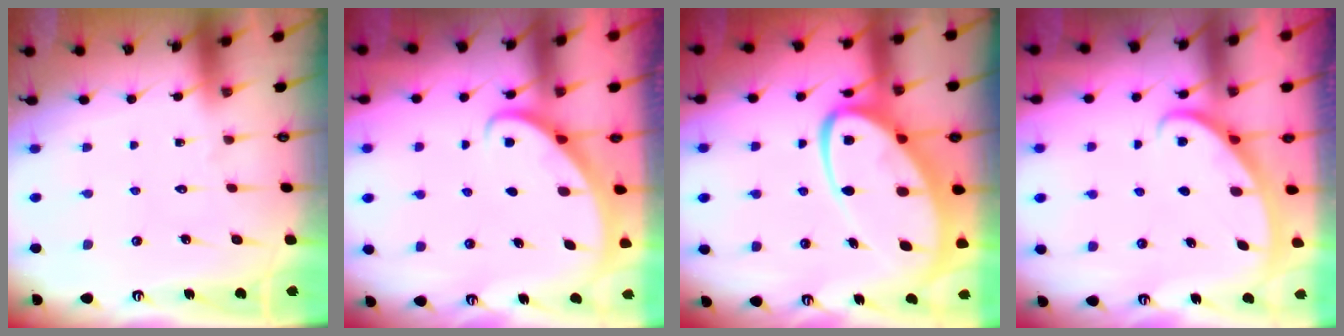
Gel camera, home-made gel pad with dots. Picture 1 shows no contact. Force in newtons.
{"total": 2.8, "press": 2.8, "slide": 0.2}
{"total": 16.6, "press": 16.5, "slide": 1.6}
{"total": 3.1, "press": 3.1, "slide": 0.1}